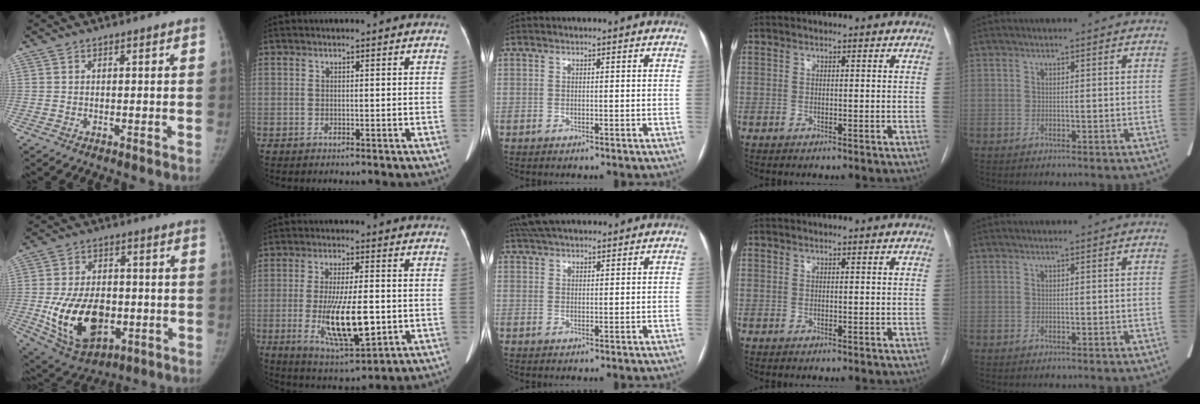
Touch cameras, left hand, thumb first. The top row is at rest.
{"thumb": {"total": 17.5, "force": [-3.5, 11.4, 12.8], "torque": [-0.193, 0.002, -0.037]}, "index": {"total": 12.0, "force": [-2.0, 2.9, 11.4], "torque": [-0.211, -0.022, -0.025]}, "middle": {"total": 9.7, "force": [8.4, 2.5, 4.1], "torque": [-0.066, 0.044, 0.134]}}